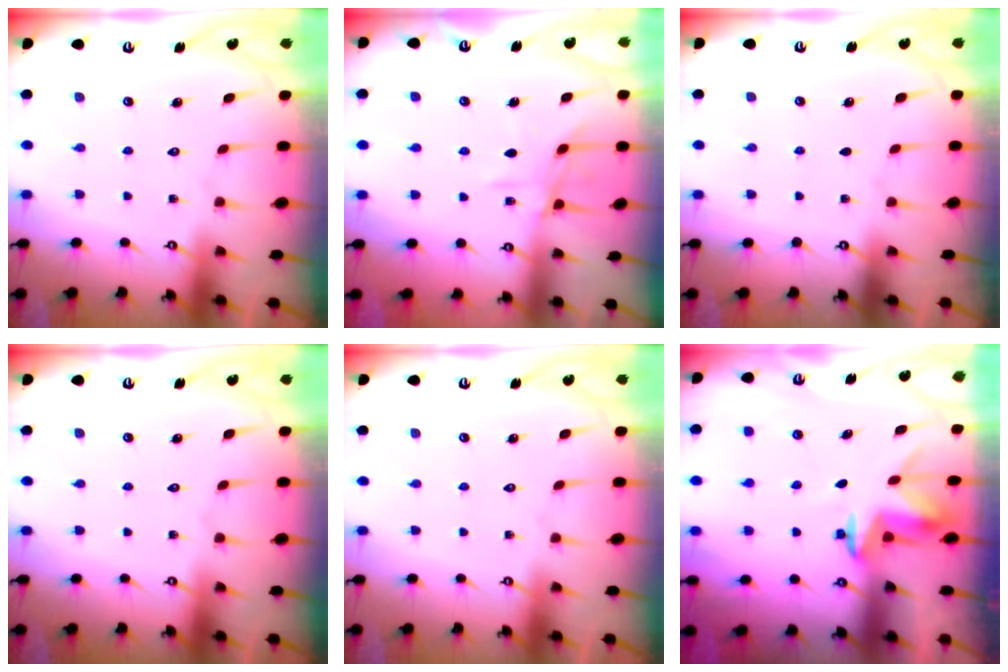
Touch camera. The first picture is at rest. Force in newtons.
{"total": 8.0, "press": 8.0, "slide": 0.7}
{"total": 0.0}
{"total": 0.0}
{"total": 0.0}
{"total": 3.2, "press": 3.2, "slide": 0.3}